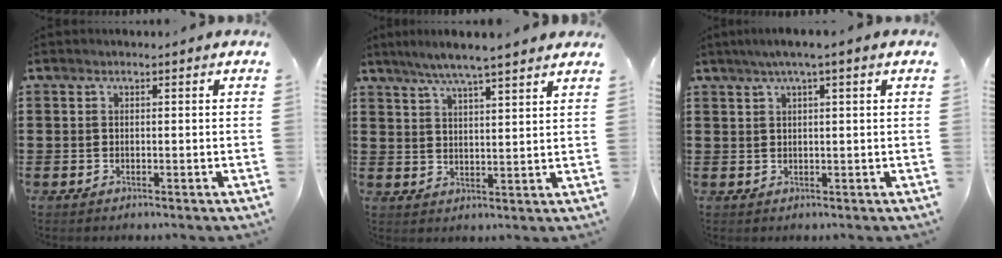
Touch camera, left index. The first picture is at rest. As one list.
[{"total": 5.7, "force": [5.0, -0.1, 2.7], "torque": [-0.067, -0.013, 0.089]}, {"total": 2.2, "force": [1.1, -0.3, 1.9], "torque": [-0.037, -0.001, 0.018]}]